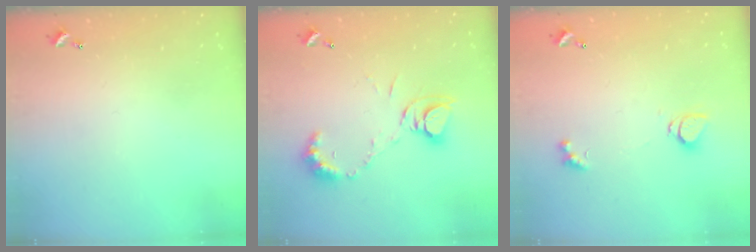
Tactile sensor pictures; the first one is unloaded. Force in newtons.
{"total": 10.0, "press": 10.0, "slide": 0.9}
{"total": 1.6, "press": 1.6, "slide": 0.2}